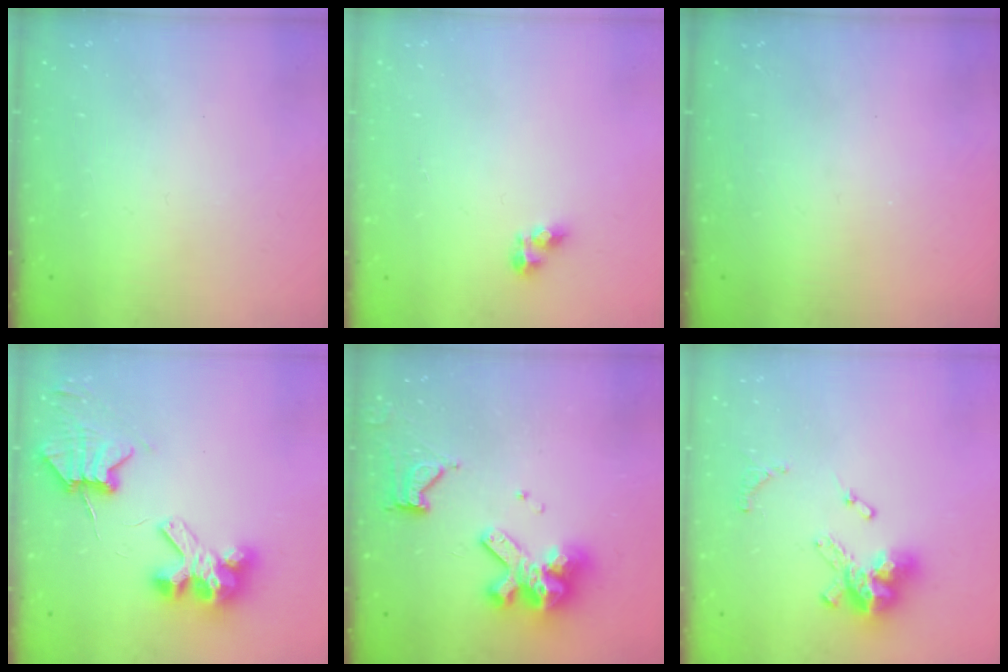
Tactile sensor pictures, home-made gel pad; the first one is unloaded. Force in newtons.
{"total": 5.0, "press": 5.0, "slide": 0.5}
{"total": 0.0}
{"total": 8.0, "press": 7.9, "slide": 1.0}
{"total": 12.2, "press": 12.1, "slide": 1.3}
{"total": 13.4, "press": 13.4, "slide": 1.3}